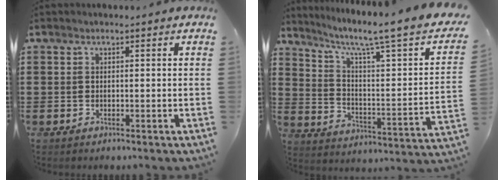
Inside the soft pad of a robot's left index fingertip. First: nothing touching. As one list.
[{"total": 6.2, "force": [4.3, 0.1, 4.5], "torque": [-0.097, -0.042, 0.056]}]